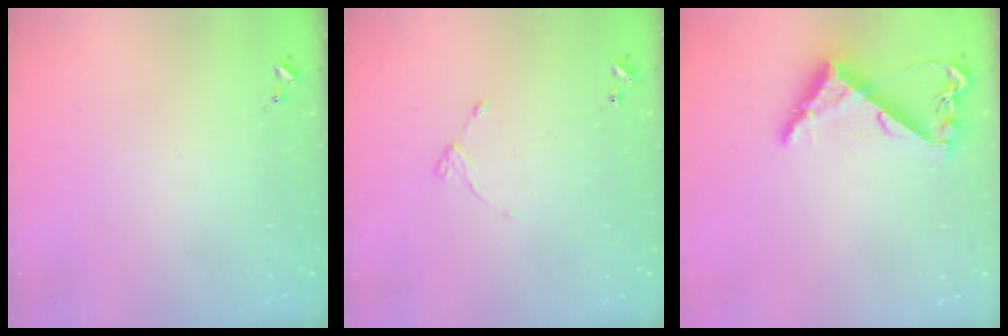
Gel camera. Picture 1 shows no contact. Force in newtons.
{"total": 4.3, "press": 4.2, "slide": 0.6}
{"total": 7.9, "press": 7.9, "slide": 0.8}